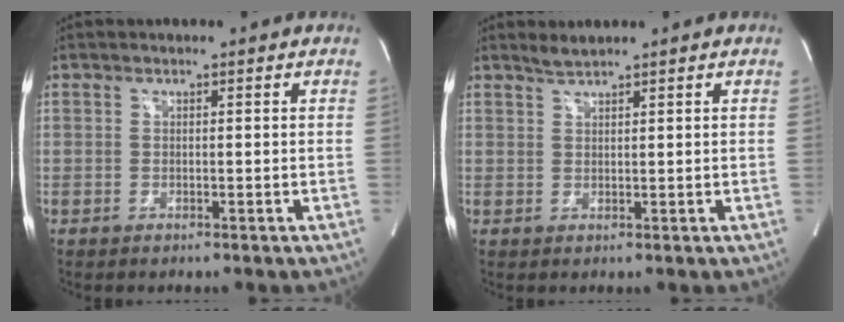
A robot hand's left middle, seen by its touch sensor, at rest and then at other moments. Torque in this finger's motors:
{"motor_torque": [0.12, -0.02, -0.06, 0.00]}